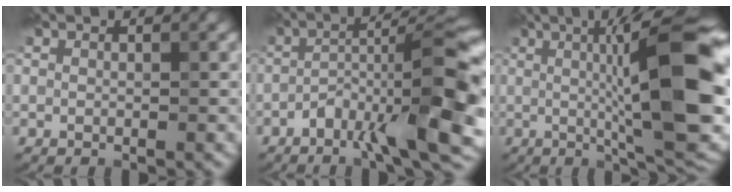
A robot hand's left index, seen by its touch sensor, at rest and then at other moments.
{"total": 10.8, "force": [-4.8, 2.6, 9.4], "torque": [-0.142, 0.017, -0.079]}
{"total": 15.0, "force": [0.8, 3.2, 14.7], "torque": [-0.171, 0.010, 0.007]}